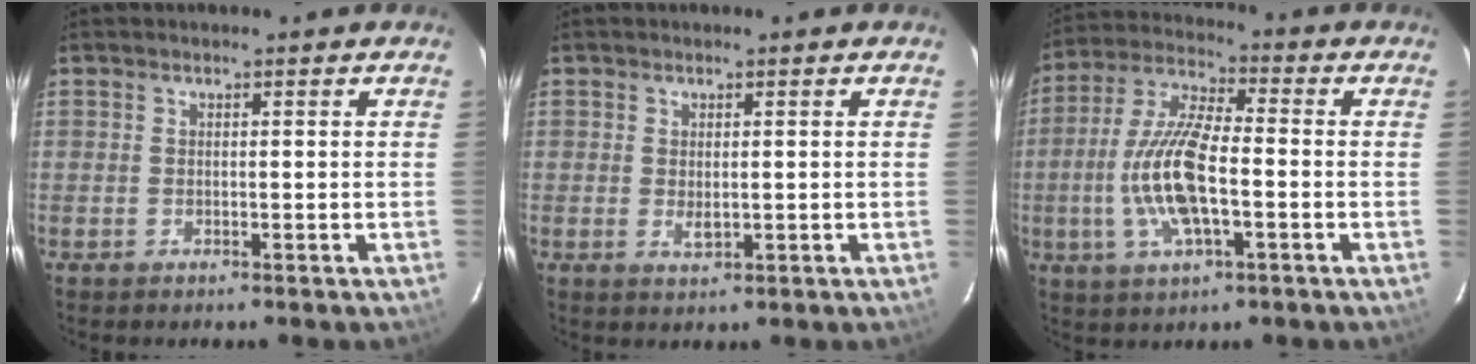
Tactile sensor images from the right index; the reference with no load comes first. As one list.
[{"total": 2.0, "force": [0.0, 1.1, 1.7], "torque": [-0.029, -0.003, 0.002]}, {"total": 13.6, "force": [-2.8, 4.4, 12.5], "torque": [-0.263, 0.001, -0.058]}]